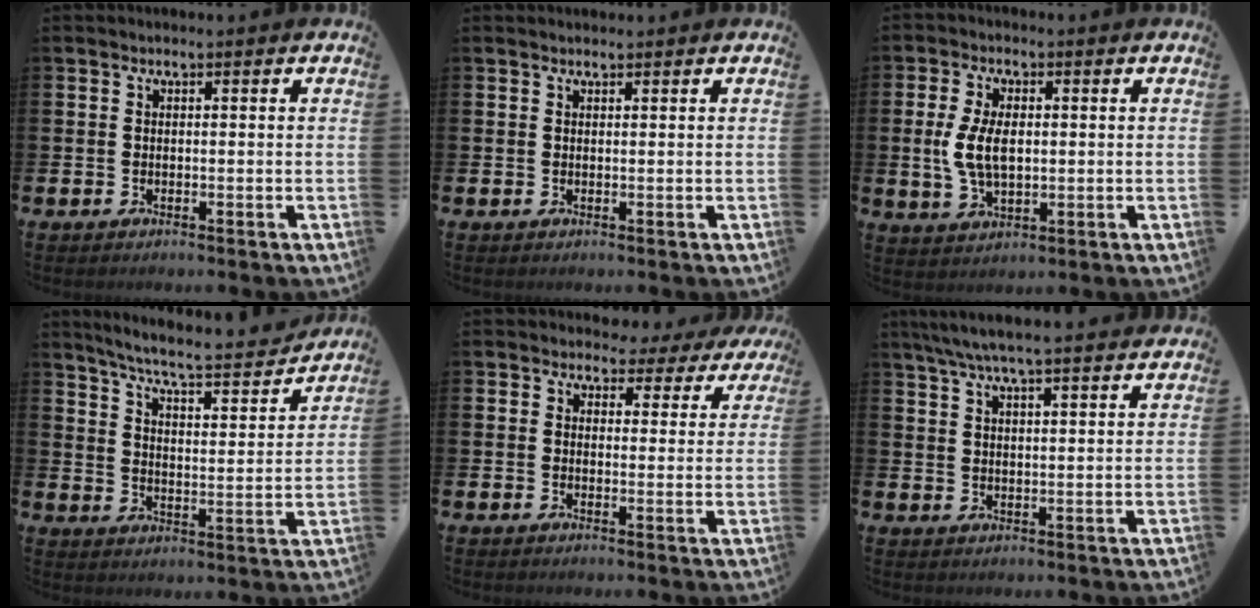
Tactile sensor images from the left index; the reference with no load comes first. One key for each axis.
{"total": 0.9, "fx": 0.8, "fy": 0.2, "fz": 0.0, "tx": 0.015, "ty": -0.004, "tz": 0.012}
{"total": 6.4, "fx": 0.7, "fy": 3.5, "fz": 5.3, "tx": -0.102, "ty": 0.001, "tz": 0.005}
{"total": 6.7, "fx": 6.3, "fy": 0.3, "fz": 2.4, "tx": -0.072, "ty": -0.049, "tz": 0.102}
{"total": 3.1, "fx": 2.5, "fy": 1.9, "fz": 0.1, "tx": 0.006, "ty": -0.022, "tz": 0.036}
{"total": 6.2, "fx": 5.9, "fy": 0.1, "fz": 2.1, "tx": -0.051, "ty": -0.026, "tz": 0.105}